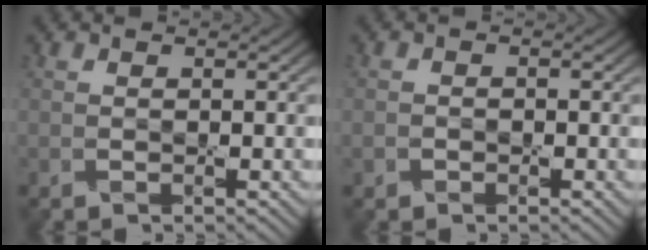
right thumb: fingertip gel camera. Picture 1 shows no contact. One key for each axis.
{"total": 1.0, "fx": -0.6, "fy": 0.8, "fz": 0.2, "tx": -0.002, "ty": -0.001, "tz": -0.011}